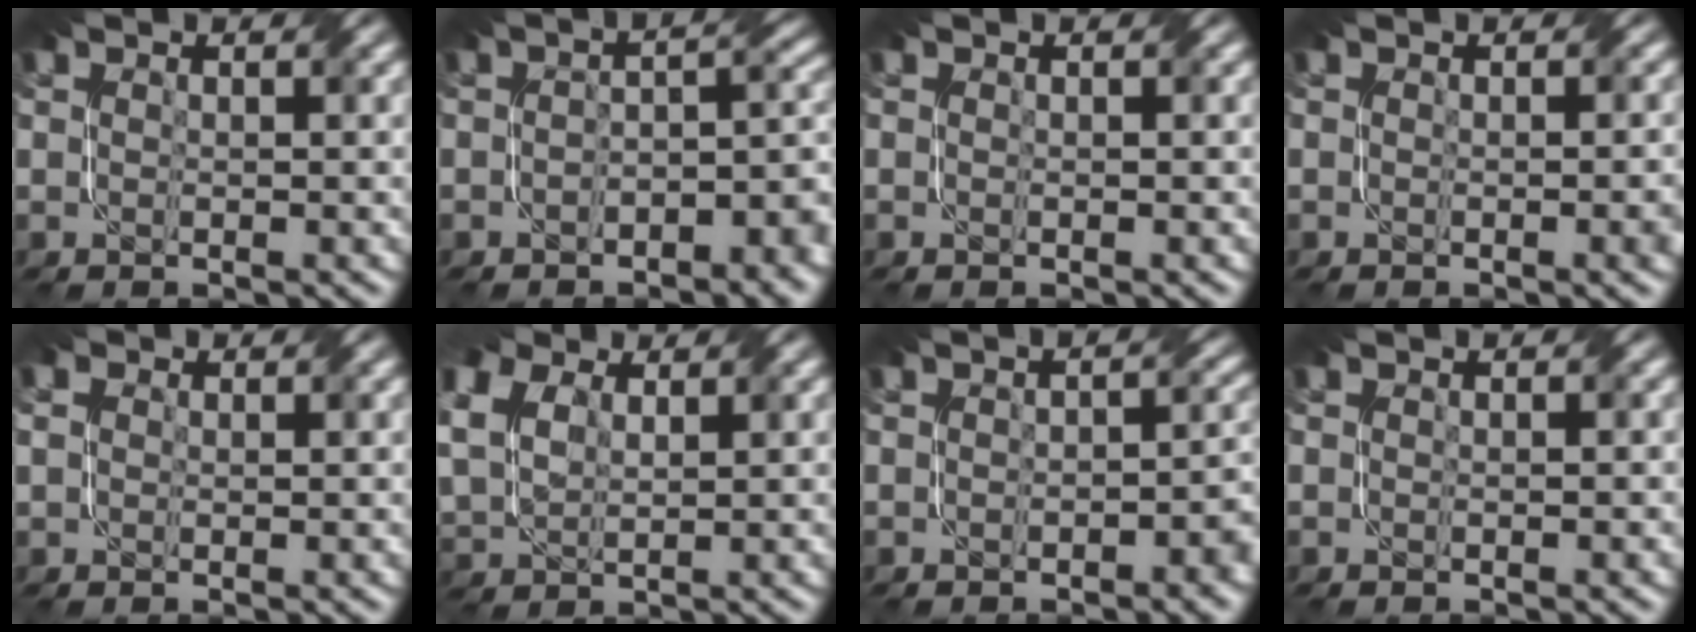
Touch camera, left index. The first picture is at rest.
{"total": 5.8, "force": [-2.4, 3.0, 4.3], "torque": [-0.038, 0.003, -0.040]}
{"total": 0.0}
{"total": 1.6, "force": [-0.3, 0.3, 1.5], "torque": [-0.015, 0.000, -0.006]}
{"total": 1.9, "force": [0.6, 1.6, 1.0], "torque": [-0.027, 0.009, 0.006]}
{"total": 8.8, "force": [3.9, 5.9, 5.2], "torque": [-0.148, 0.028, 0.068]}
{"total": 3.4, "force": [-0.6, 1.7, 2.8], "torque": [-0.027, 0.003, -0.008]}
{"total": 0.0}